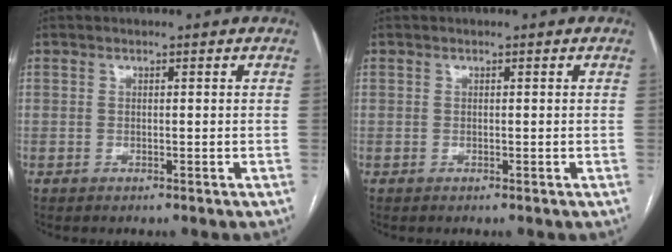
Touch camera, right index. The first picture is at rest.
{"total": 0.0}